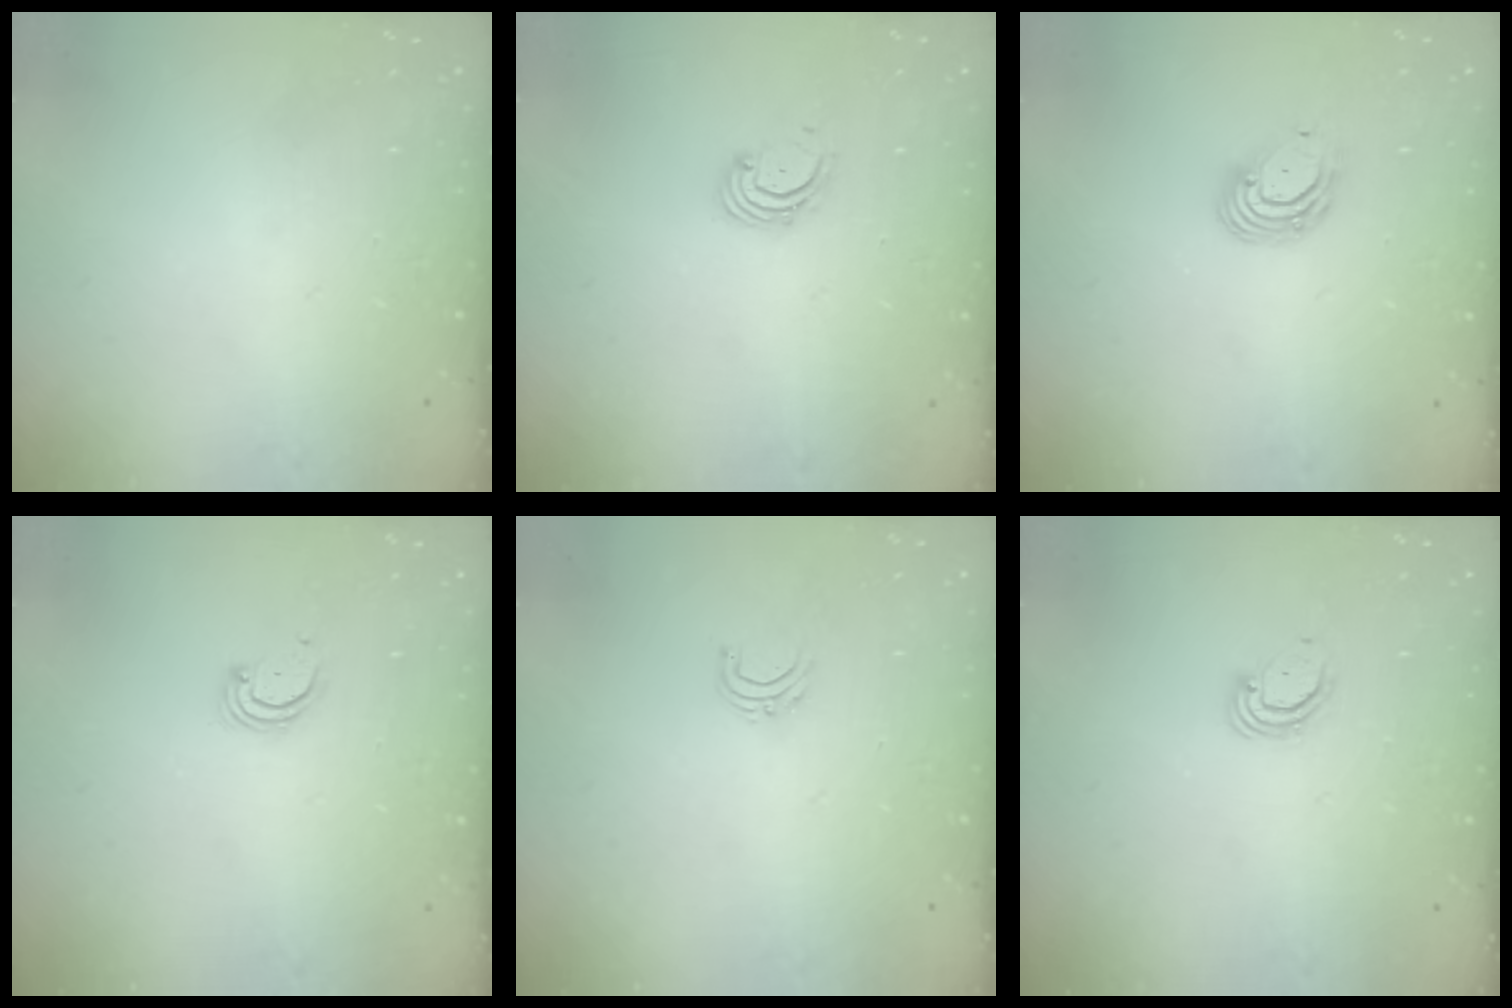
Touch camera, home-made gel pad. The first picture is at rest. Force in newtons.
{"total": 1.8, "press": 1.7, "slide": 0.6}
{"total": 6.5, "press": 6.5, "slide": 1.1}
{"total": 2.5, "press": 2.5, "slide": 0.3}
{"total": 4.7, "press": 4.7, "slide": 0.3}
{"total": 2.9, "press": 2.9, "slide": 0.2}